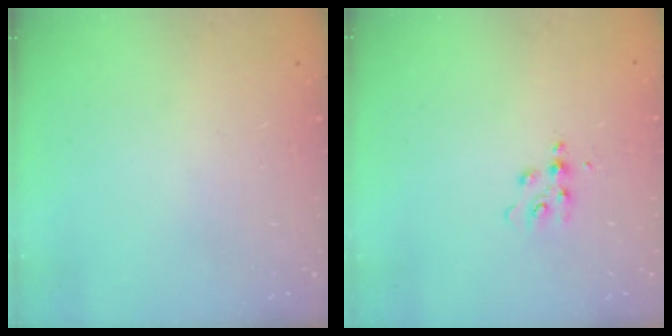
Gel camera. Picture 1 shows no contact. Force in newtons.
{"total": 4.7, "press": 4.7, "slide": 0.5}